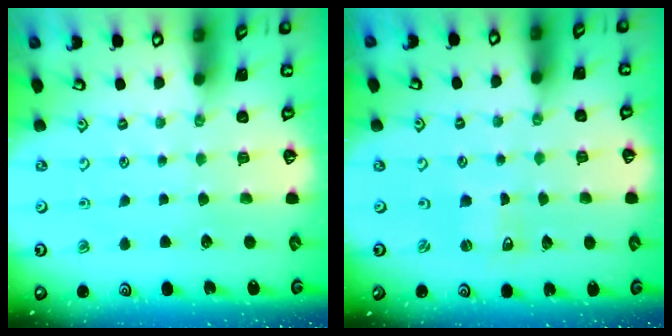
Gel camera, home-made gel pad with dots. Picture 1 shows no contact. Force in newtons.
{"total": 0.0}